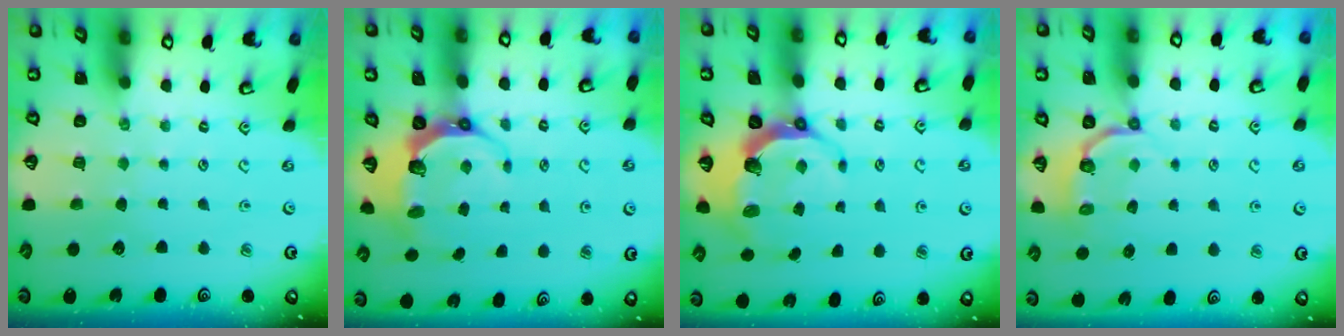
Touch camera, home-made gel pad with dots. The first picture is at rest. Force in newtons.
{"total": 7.8, "press": 6.6, "slide": 4.3}
{"total": 7.1, "press": 5.7, "slide": 4.2}
{"total": 3.7, "press": 2.2, "slide": 3.0}